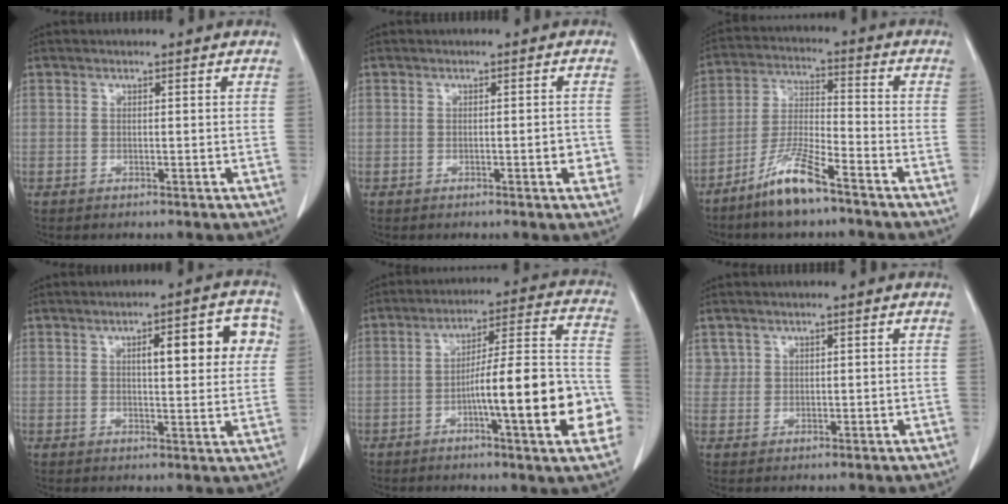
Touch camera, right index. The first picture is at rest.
{"total": 2.1, "force": [-0.6, 0.5, 2.0], "torque": [-0.026, -0.001, -0.007]}
{"total": 9.5, "force": [-6.8, 1.1, 6.6], "torque": [-0.141, -0.020, -0.134]}
{"total": 9.4, "force": [2.7, 2.5, 8.6], "torque": [-0.109, 0.019, 0.032]}
{"total": 17.5, "force": [-5.2, 1.5, 16.7], "torque": [-0.211, 0.021, -0.071]}
{"total": 1.6, "force": [0.9, 1.3, 0.0], "torque": [0.009, 0.004, 0.014]}